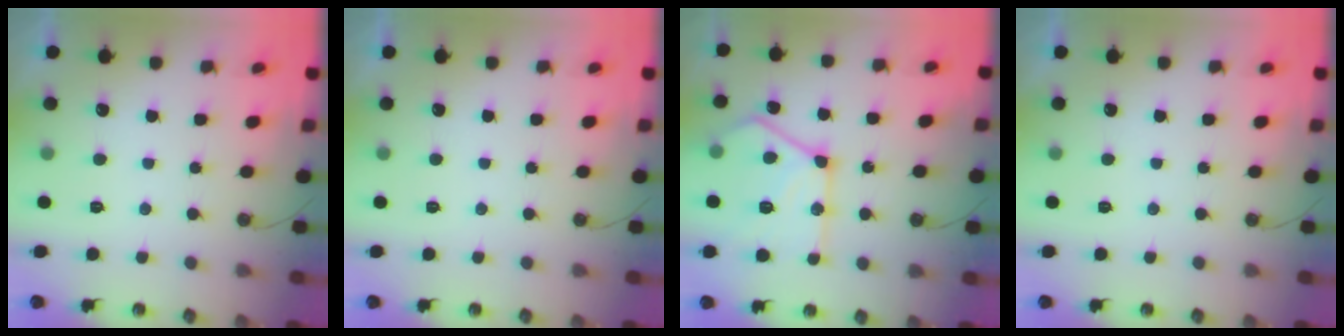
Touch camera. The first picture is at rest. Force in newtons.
{"total": 0.0}
{"total": 19.3, "press": 19.2, "slide": 2.1}
{"total": 0.0}